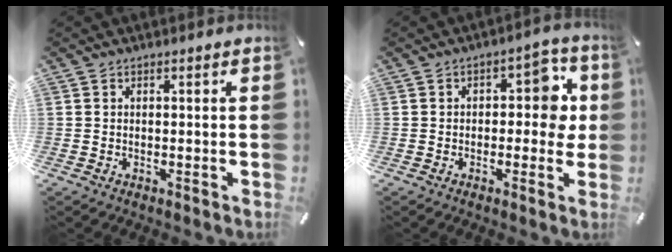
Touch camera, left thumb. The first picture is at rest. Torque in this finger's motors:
{"motor_torque": [0.10, -0.04, 0.29, 0.26, -0.04]}